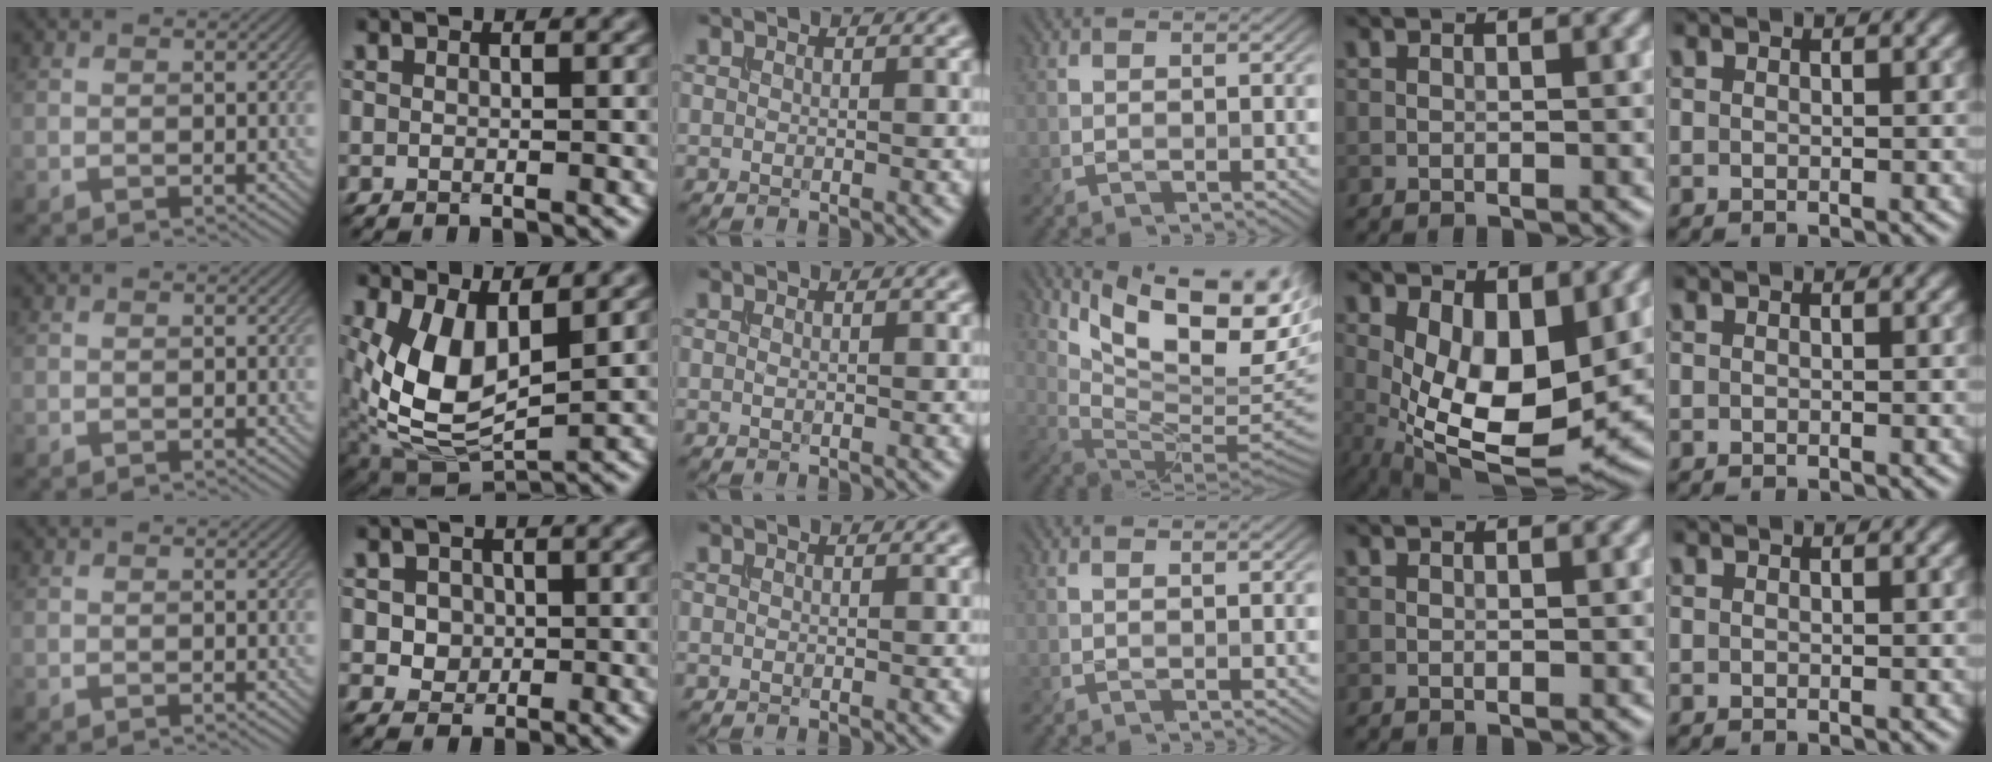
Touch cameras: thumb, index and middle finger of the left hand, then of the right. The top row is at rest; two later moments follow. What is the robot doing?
{"motion": "insert", "object": "drawer"}